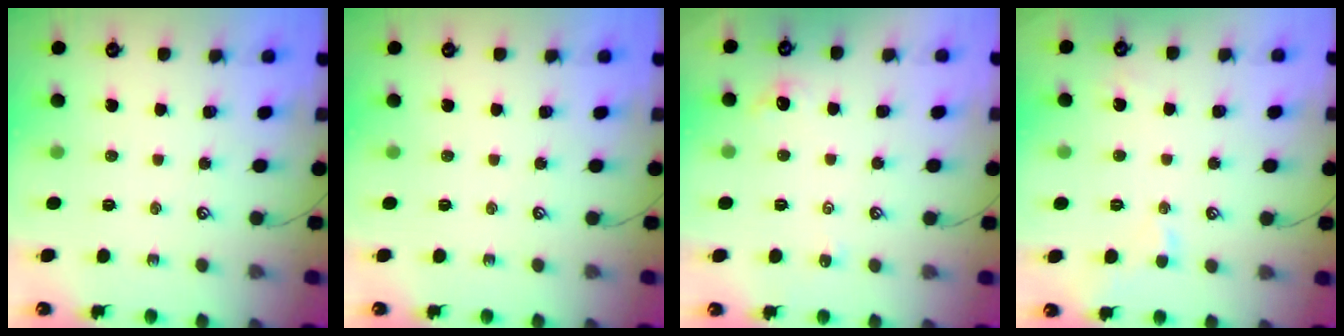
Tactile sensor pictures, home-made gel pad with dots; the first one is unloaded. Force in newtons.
{"total": 0.0}
{"total": 1.6, "press": 1.5, "slide": 0.5}
{"total": 0.5, "press": 0.1, "slide": 0.5}